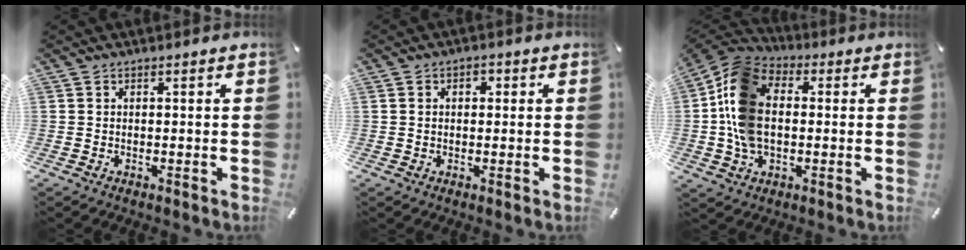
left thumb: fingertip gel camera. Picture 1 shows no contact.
{"total": 2.5, "force": [0.2, 1.9, 1.6], "torque": [-0.018, 0.003, -0.003]}
{"total": 14.1, "force": [-0.6, 10.0, 9.9], "torque": [-0.225, 0.015, -0.010]}